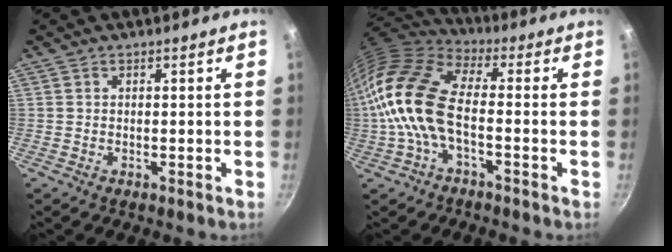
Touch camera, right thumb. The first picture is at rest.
{"total": 15.4, "force": [-2.3, 7.7, 13.1], "torque": [-0.249, 0.029, -0.060]}